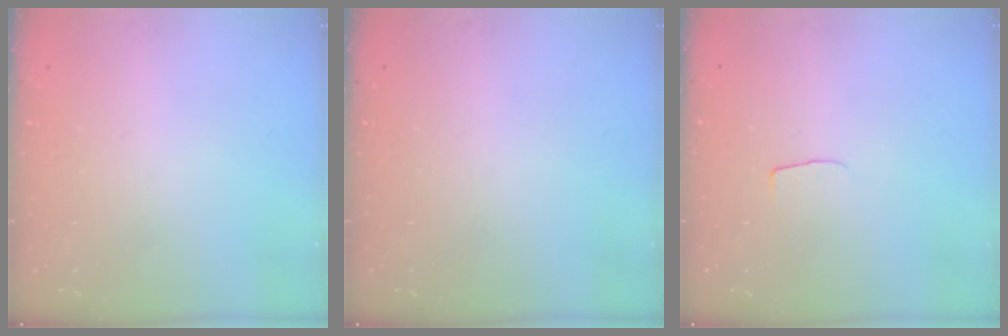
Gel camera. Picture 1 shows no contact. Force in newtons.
{"total": 0.0}
{"total": 3.7, "press": 3.7, "slide": 0.3}